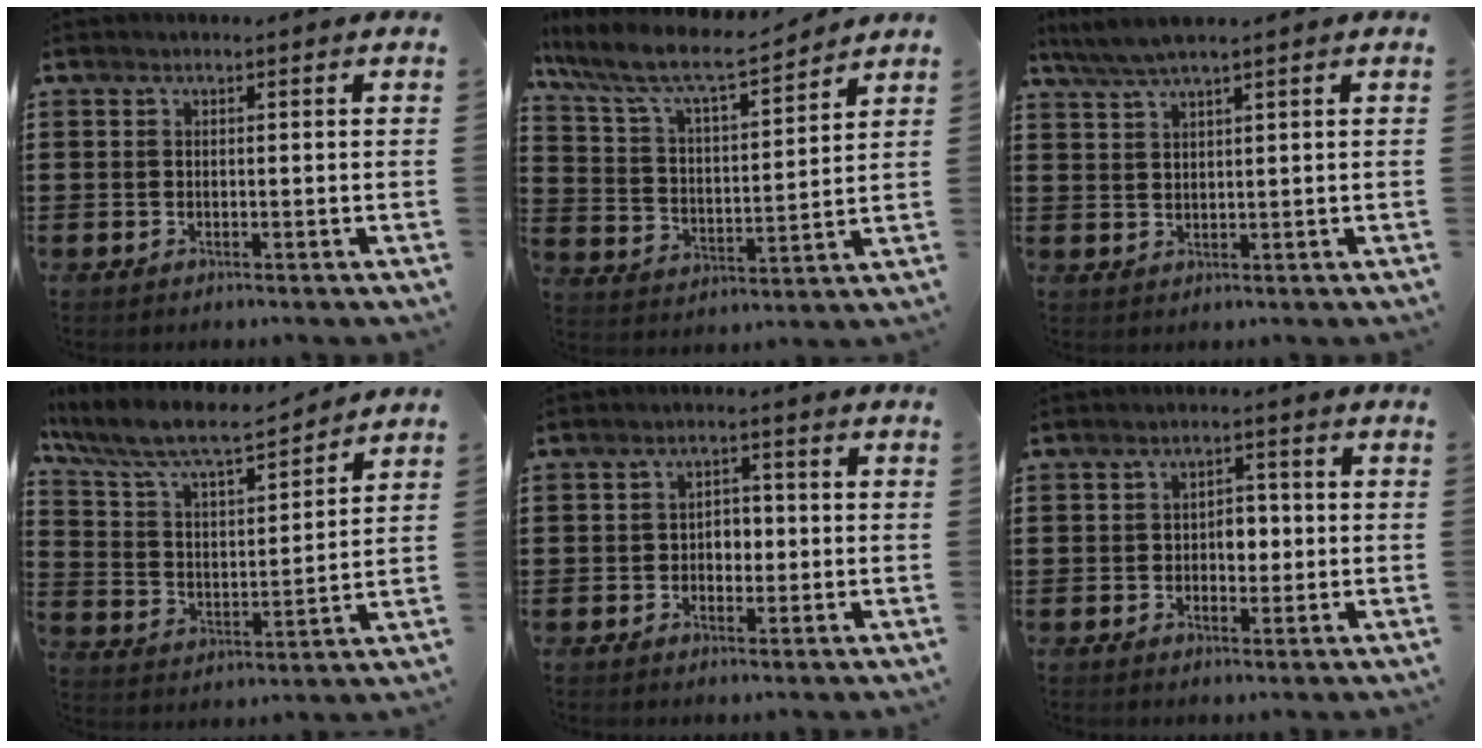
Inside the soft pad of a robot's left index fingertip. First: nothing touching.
{"total": 8.2, "force": [6.8, 1.2, 4.3], "torque": [-0.112, -0.039, 0.113]}
{"total": 3.9, "force": [3.0, 0.1, 2.4], "torque": [-0.052, -0.002, 0.056]}
{"total": 8.0, "force": [6.9, 1.3, 3.8], "torque": [-0.103, -0.042, 0.114]}
{"total": 2.9, "force": [-0.5, 2.2, 1.9], "torque": [-0.035, 0.004, -0.015]}
{"total": 3.5, "force": [-0.2, 2.2, 2.7], "torque": [-0.040, 0.001, -0.010]}